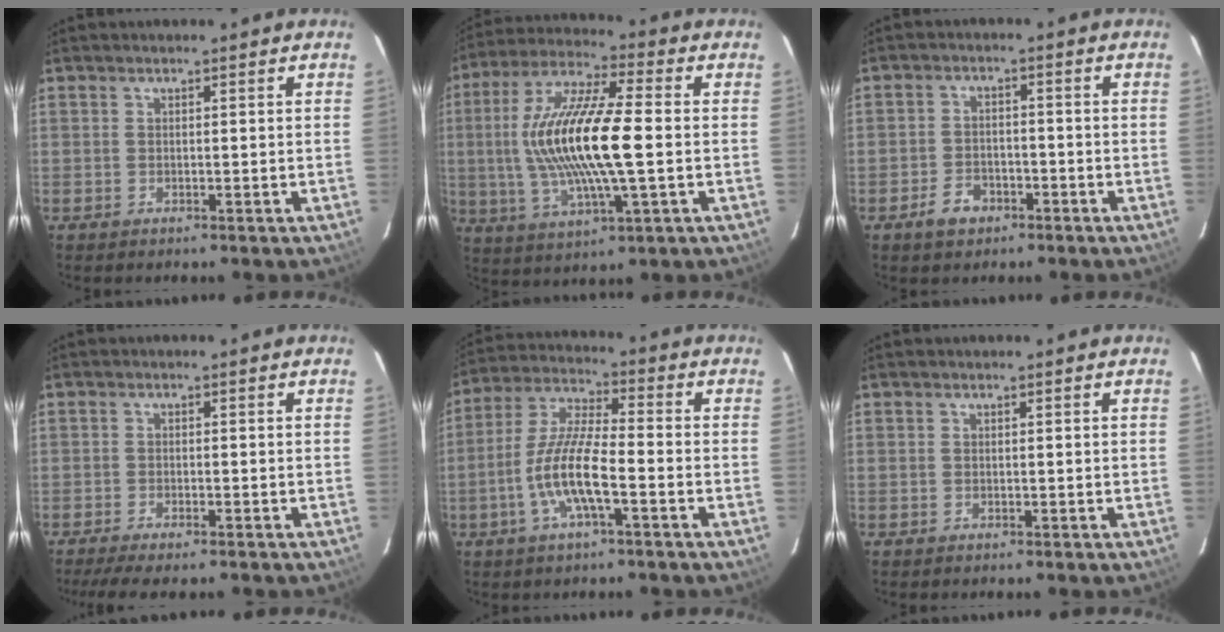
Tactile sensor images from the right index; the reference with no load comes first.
{"total": 18.7, "force": [-0.2, 4.2, 18.2], "torque": [-0.357, 0.004, -0.007]}
{"total": 5.0, "force": [-3.1, 3.3, 2.0], "torque": [-0.051, 0.010, -0.048]}
{"total": 6.2, "force": [-5.1, 0.8, 3.4], "torque": [-0.079, -0.023, -0.086]}
{"total": 11.1, "force": [-4.0, 2.1, 10.1], "torque": [-0.215, -0.001, -0.080]}
{"total": 0.0}